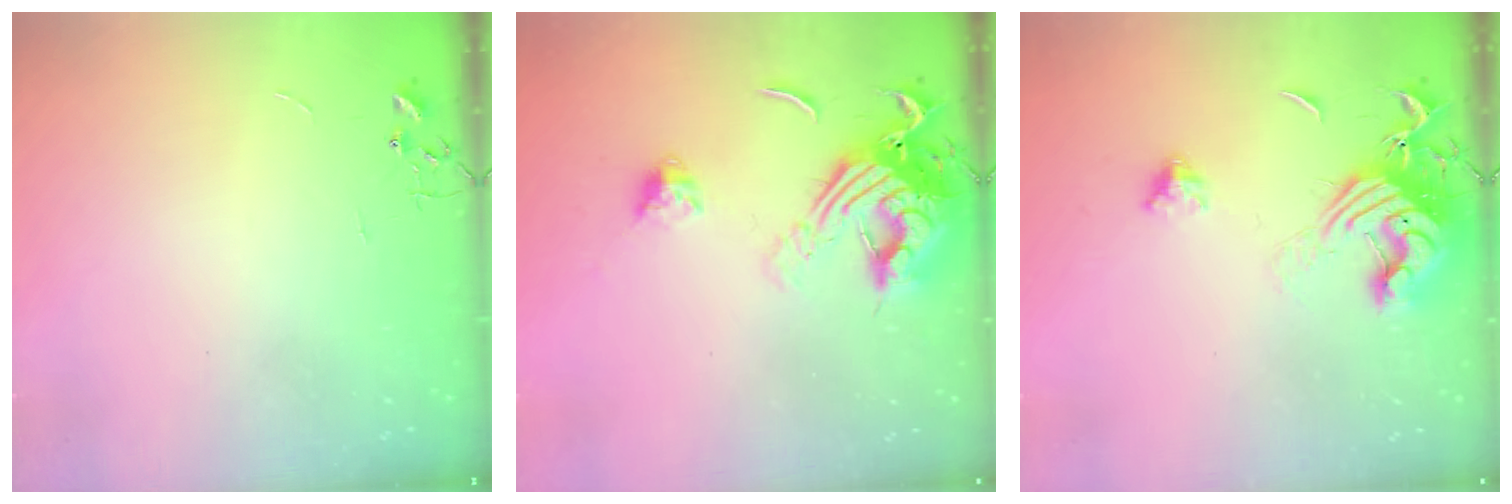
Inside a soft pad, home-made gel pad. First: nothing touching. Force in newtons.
{"total": 15.5, "press": 15.4, "slide": 1.9}
{"total": 15.6, "press": 15.5, "slide": 1.7}